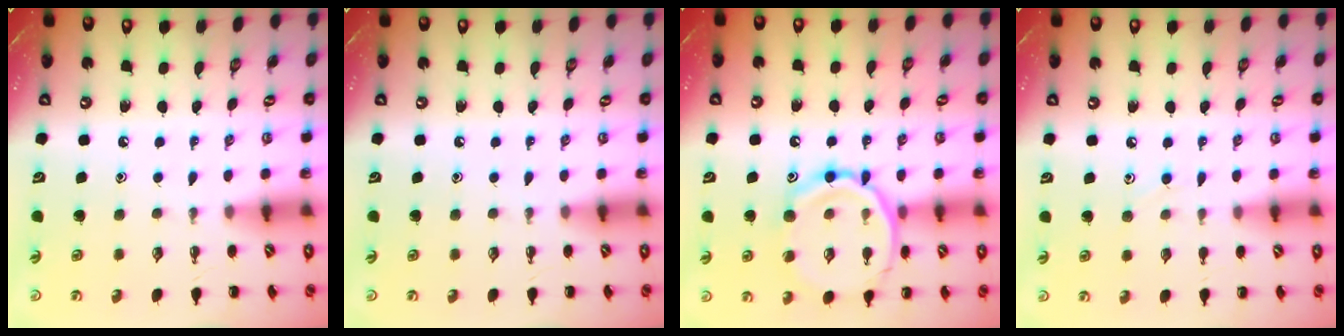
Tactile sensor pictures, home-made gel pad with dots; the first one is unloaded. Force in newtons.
{"total": 0.0}
{"total": 17.6, "press": 17.5, "slide": 1.6}
{"total": 5.2, "press": 4.9, "slide": 1.8}